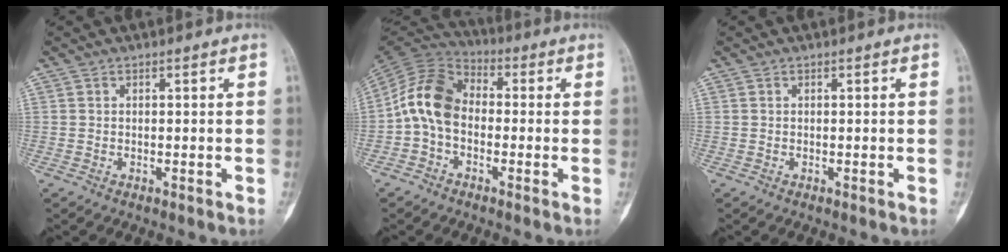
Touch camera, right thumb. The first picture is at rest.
{"total": 11.2, "force": [-1.4, 8.0, 7.8], "torque": [-0.139, 0.030, -0.045]}
{"total": 0.0}